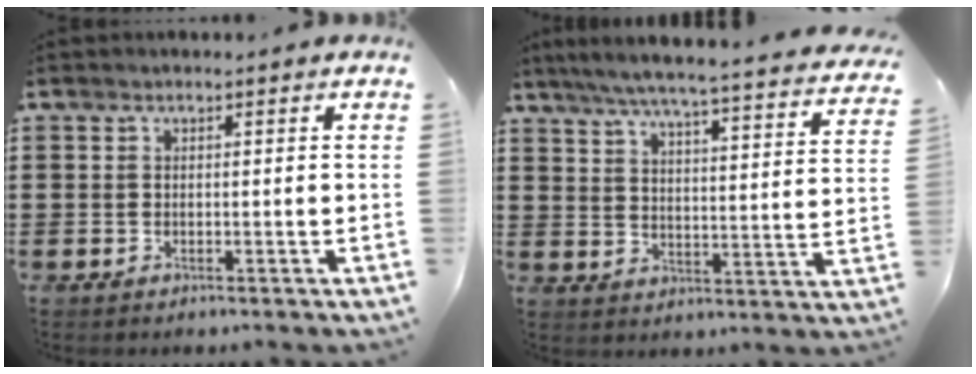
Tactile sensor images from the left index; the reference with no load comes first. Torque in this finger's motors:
{"motor_torque": [2.14, 0.00, 0.37, 0.17]}